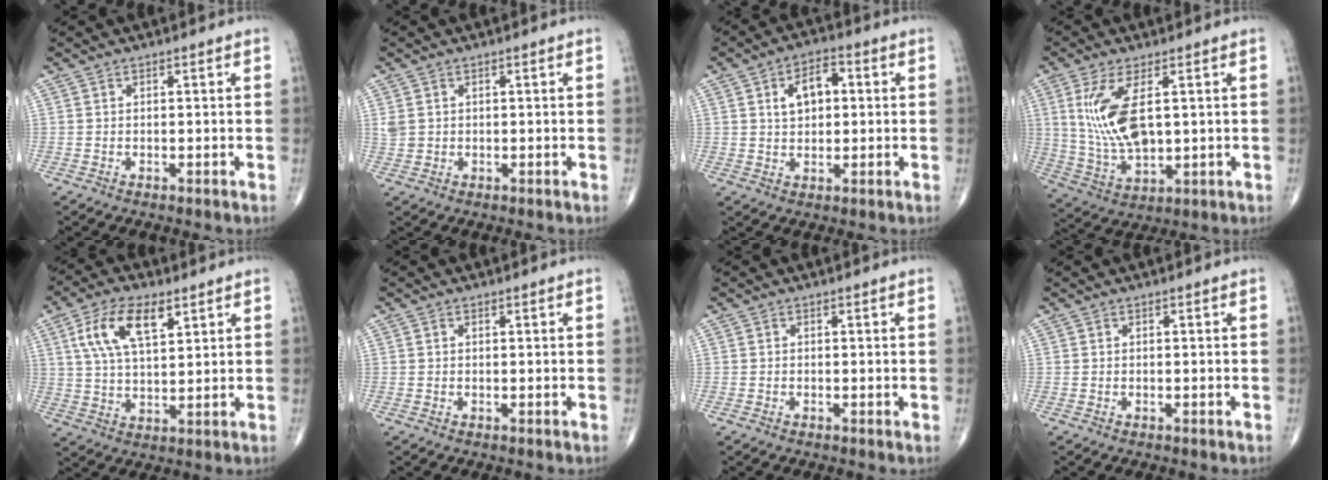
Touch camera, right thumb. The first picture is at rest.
{"total": 2.1, "force": [0.6, 1.7, 1.0], "torque": [-0.020, -0.001, 0.018]}
{"total": 7.3, "force": [1.6, 4.5, 5.5], "torque": [-0.076, 0.010, 0.022]}
{"total": 12.1, "force": [2.9, 5.3, 10.5], "torque": [-0.219, -0.016, 0.070]}
{"total": 11.2, "force": [5.0, 5.1, 8.7], "torque": [-0.162, -0.008, 0.096]}
{"total": 0.0}
{"total": 0.0}
{"total": 0.0}